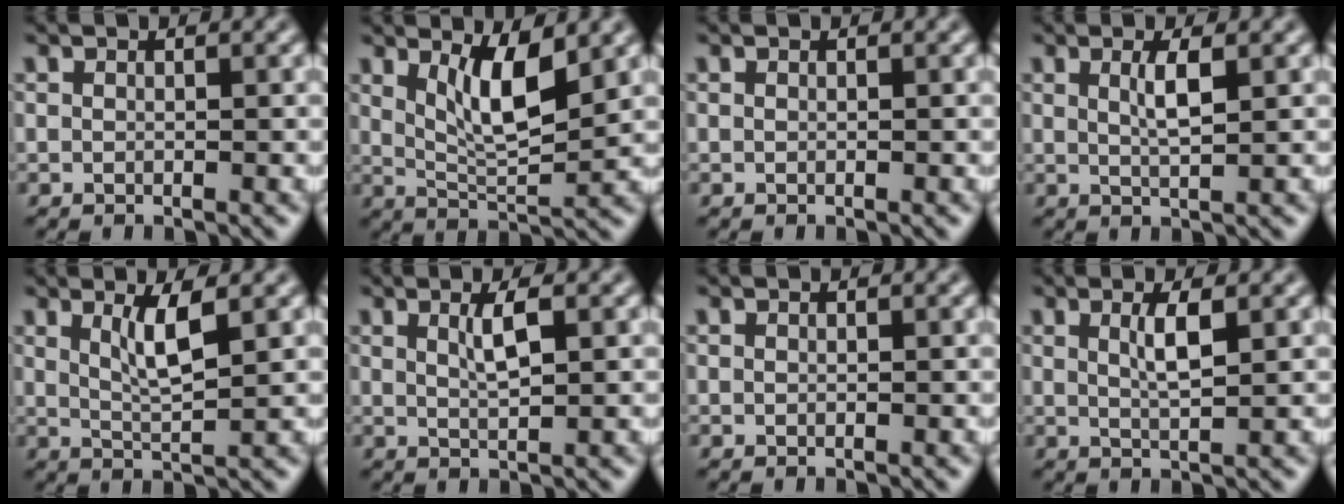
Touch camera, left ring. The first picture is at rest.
{"total": 4.9, "force": [2.1, 1.4, 4.2], "torque": [-0.078, -0.012, 0.044]}
{"total": 0.0}
{"total": 2.2, "force": [0.7, 0.4, 2.0], "torque": [-0.037, -0.001, 0.011]}
{"total": 3.1, "force": [1.3, 0.6, 2.7], "torque": [-0.049, -0.006, 0.027]}
{"total": 2.2, "force": [0.9, 0.5, 2.0], "torque": [-0.034, -0.001, 0.015]}
{"total": 0.0}
{"total": 2.4, "force": [0.8, 0.5, 2.2], "torque": [-0.040, -0.002, 0.014]}